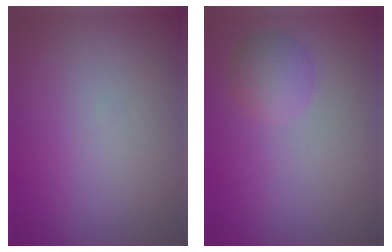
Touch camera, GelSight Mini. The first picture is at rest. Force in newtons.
{"total": 2.2, "press": 2.2, "slide": 0.1}